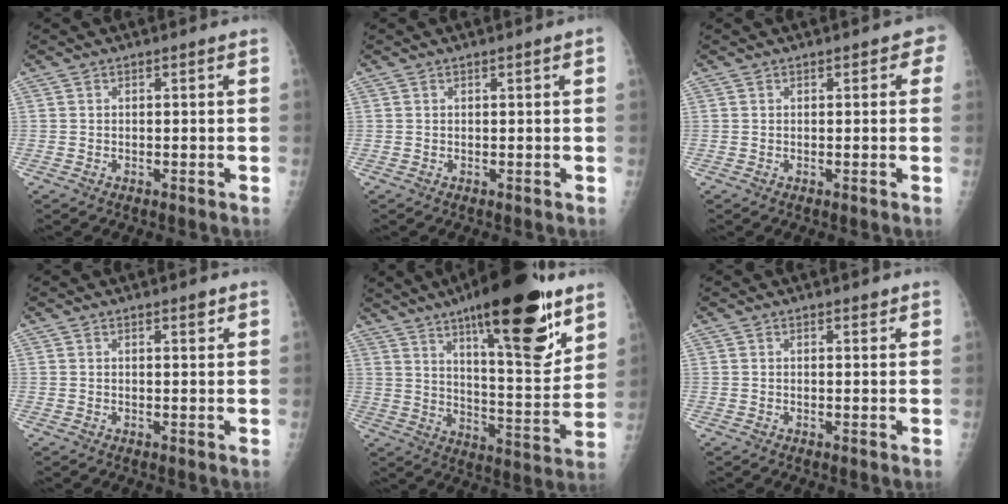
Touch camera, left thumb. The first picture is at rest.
{"total": 0.8, "force": [0.3, 0.0, 0.8], "torque": [-0.013, 0.001, 0.005]}
{"total": 2.3, "force": [1.0, 1.2, 1.7], "torque": [-0.004, 0.002, 0.007]}
{"total": 1.8, "force": [1.3, 0.5, 1.2], "torque": [-0.012, -0.007, 0.018]}
{"total": 24.7, "force": [14.8, 6.6, 18.7], "torque": [-0.256, -0.068, 0.230]}
{"total": 1.4, "force": [1.1, 0.5, 0.7], "torque": [-0.007, -0.007, 0.015]}